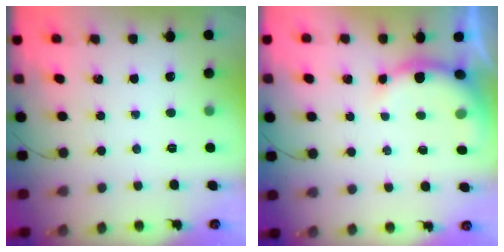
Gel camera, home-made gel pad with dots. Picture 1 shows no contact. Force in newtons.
{"total": 6.7, "press": 6.6, "slide": 1.1}